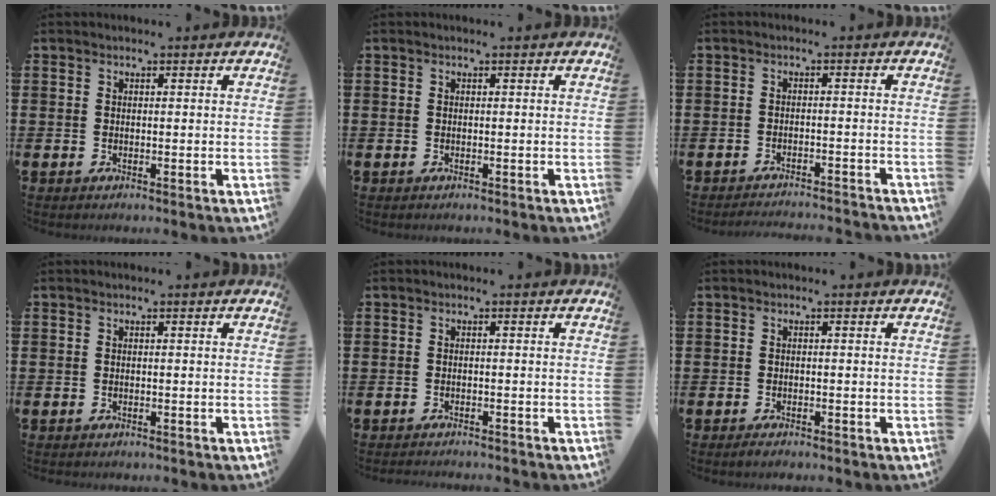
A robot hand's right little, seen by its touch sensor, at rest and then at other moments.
{"total": 0.0}
{"total": 1.8, "force": [-1.8, -0.2, 0.0], "torque": [-0.002, 0.005, -0.038]}
{"total": 0.0}
{"total": 0.9, "force": [-0.8, 0.0, -0.1], "torque": [-0.001, 0.000, -0.018]}
{"total": 0.8, "force": [-0.7, 0.2, 0.3], "torque": [-0.008, -0.003, -0.013]}